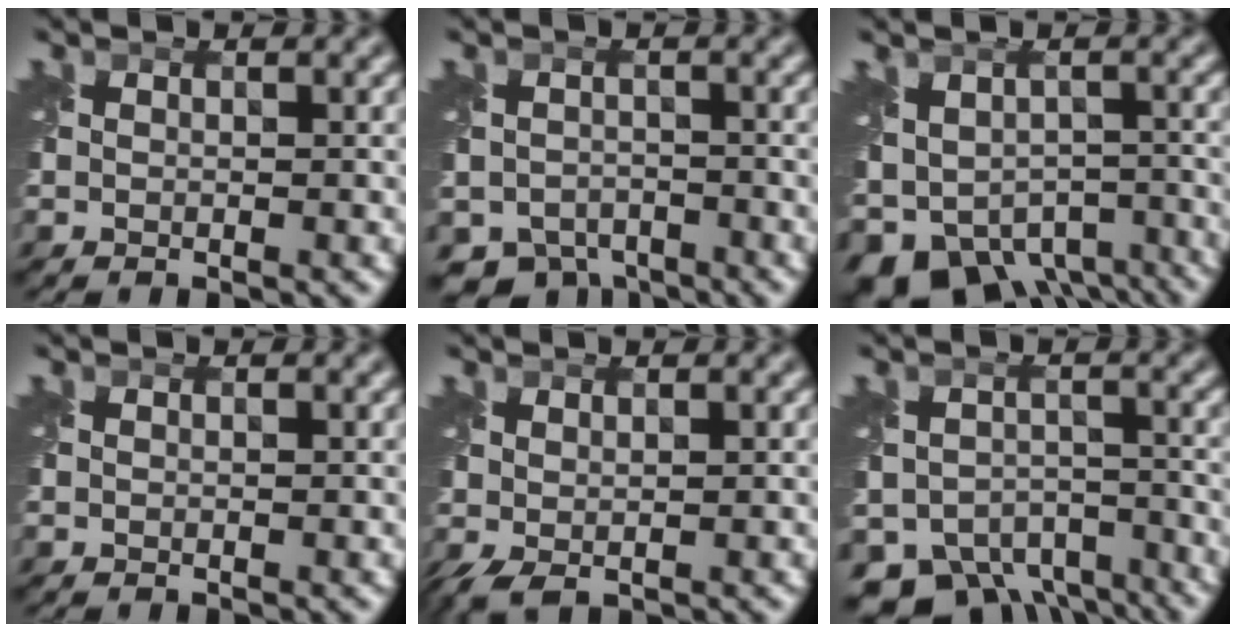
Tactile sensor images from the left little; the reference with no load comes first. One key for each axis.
{"total": 5.3, "fx": -4.1, "fy": 3.0, "fz": 1.4, "tx": -0.018, "ty": -0.022, "tz": -0.069}
{"total": 9.2, "fx": -5.1, "fy": 5.7, "fz": 5.0, "tx": -0.095, "ty": -0.024, "tz": -0.067}
{"total": 0.0}
{"total": 1.4, "fx": 0.2, "fy": 0.6, "fz": 1.2, "tx": -0.035, "ty": -0.001, "tz": 0.006}
{"total": 9.8, "fx": -7.6, "fy": 5.2, "fz": 3.2, "tx": -0.052, "ty": -0.023, "tz": -0.103}